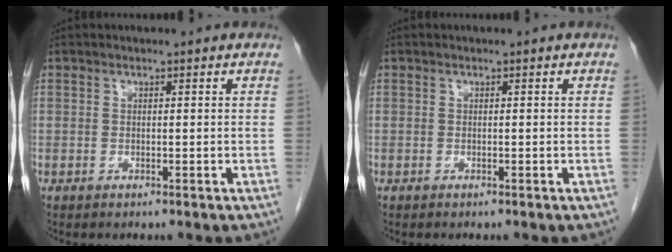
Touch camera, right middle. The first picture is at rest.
{"total": 0.5, "force": [-0.4, 0.1, 0.3], "torque": [-0.009, -0.001, -0.003]}